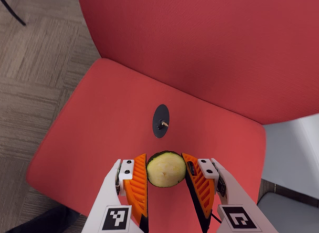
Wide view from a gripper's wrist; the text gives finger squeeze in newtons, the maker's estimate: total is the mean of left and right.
{"total": 8.9, "left": 9.0, "right": 8.8}